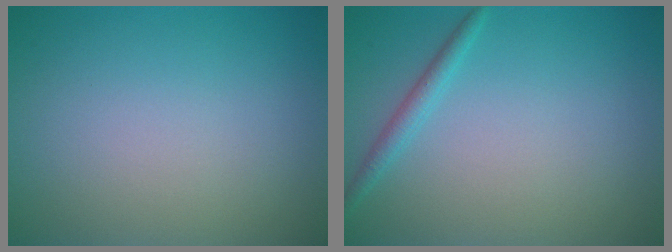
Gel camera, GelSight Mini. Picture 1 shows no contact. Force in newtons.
{"total": 1.5, "press": 1.5, "slide": 0.1}